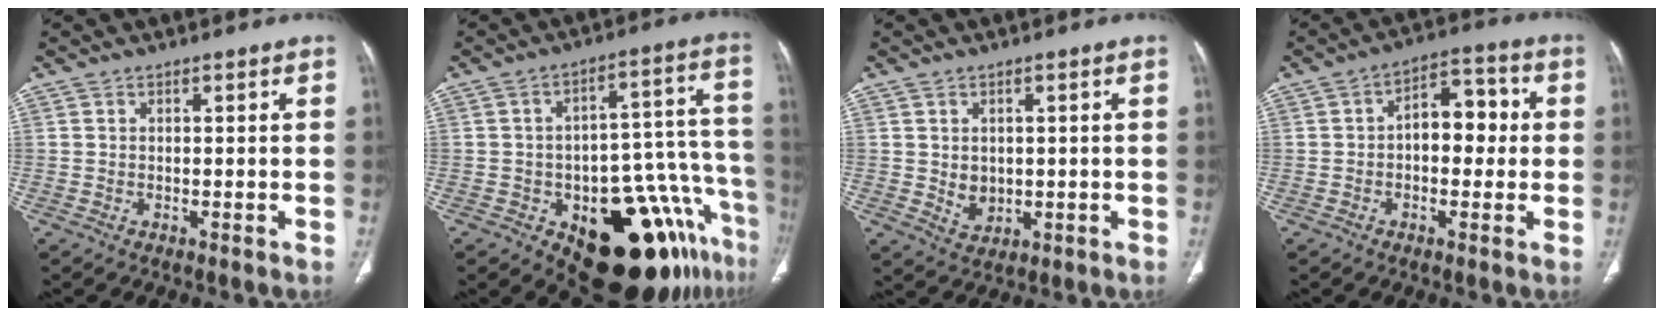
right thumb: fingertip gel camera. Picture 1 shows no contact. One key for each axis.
{"total": 23.1, "fx": -12.4, "fy": 9.4, "fz": 17.0, "tx": -0.132, "ty": 0.094, "tz": -0.162}
{"total": 3.9, "fx": 0.1, "fy": 3.2, "fz": 2.3, "tx": -0.025, "ty": -0.008, "tz": 0.016}
{"total": 8.6, "fx": 0.2, "fy": 5.2, "fz": 6.8, "tx": -0.064, "ty": 0.029, "tz": -0.007}